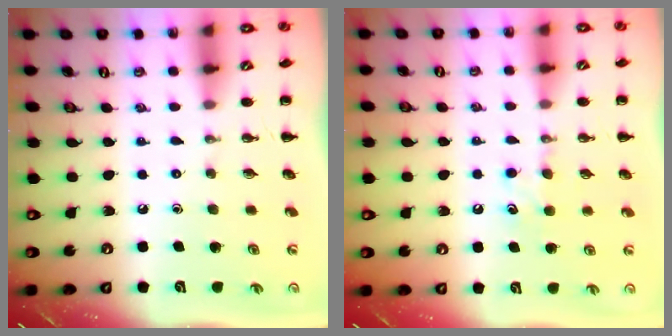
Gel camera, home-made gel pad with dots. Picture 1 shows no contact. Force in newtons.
{"total": 7.2, "press": 6.8, "slide": 2.1}